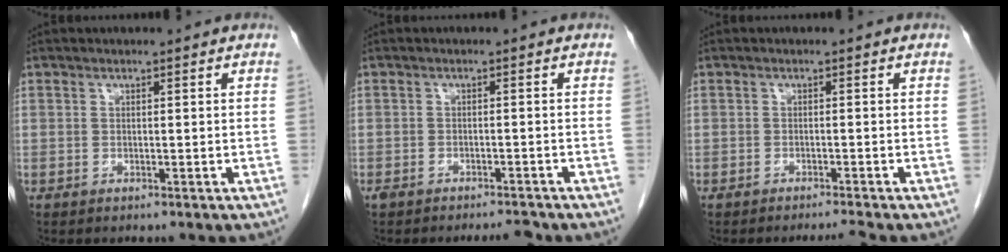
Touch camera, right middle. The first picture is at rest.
{"total": 3.0, "force": [-2.7, 0.7, 1.1], "torque": [-0.020, 0.000, -0.040]}
{"total": 1.9, "force": [-1.7, -0.7, 0.5], "torque": [-0.013, -0.006, -0.028]}